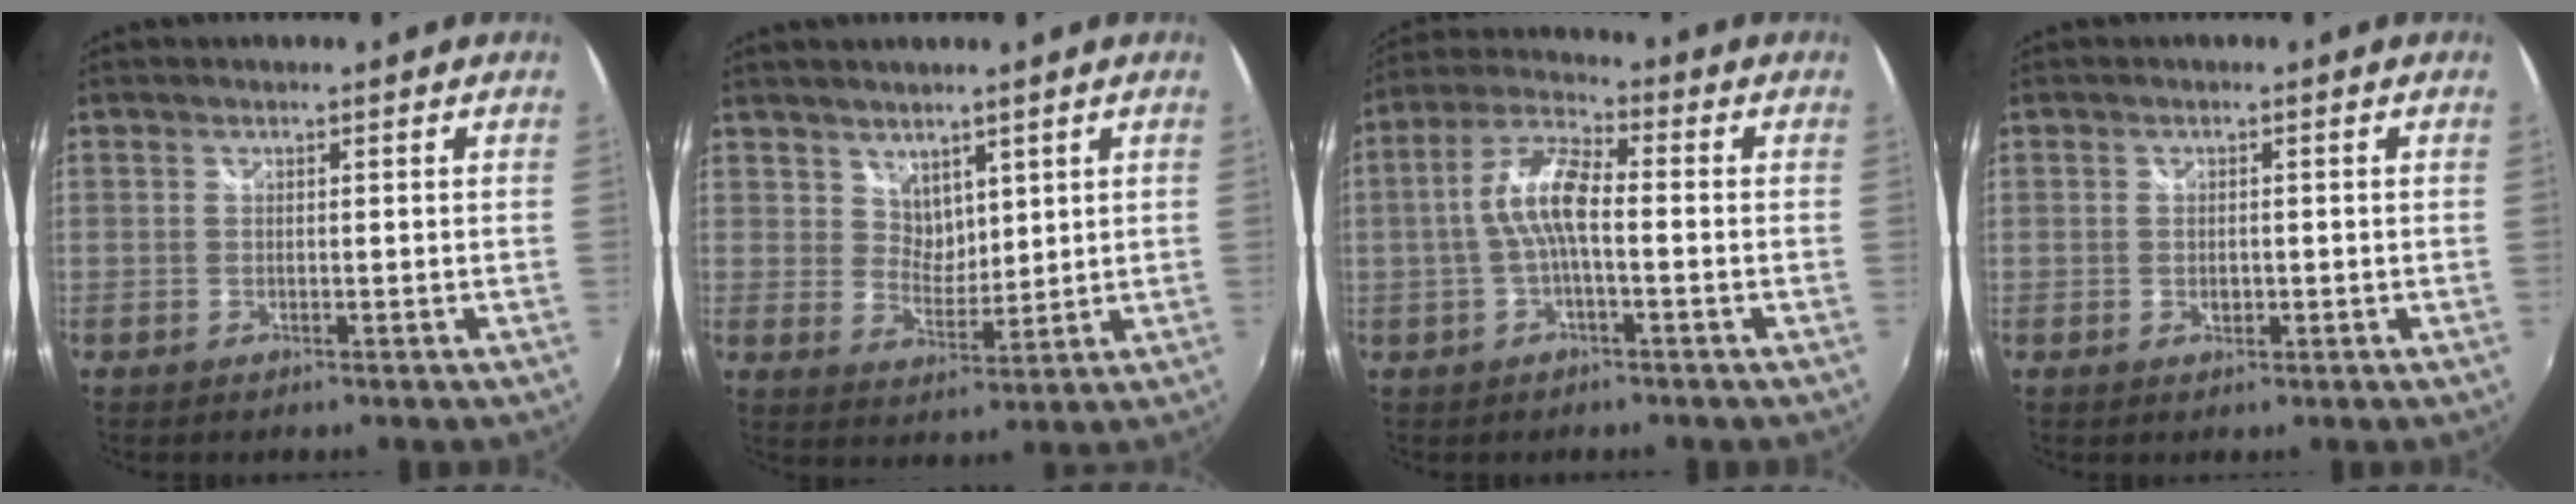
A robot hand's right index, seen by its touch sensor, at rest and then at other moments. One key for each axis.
{"total": 4.7, "fx": 3.3, "fy": 2.9, "fz": 1.5, "tx": -0.014, "ty": 0.000, "tz": 0.065}
{"total": 8.4, "fx": -0.8, "fy": 2.5, "fz": 8.0, "tx": -0.170, "ty": 0.016, "tz": -0.016}
{"total": 1.5, "fx": -0.2, "fy": 1.2, "fz": 0.8, "tx": -0.011, "ty": -0.001, "tz": -0.004}